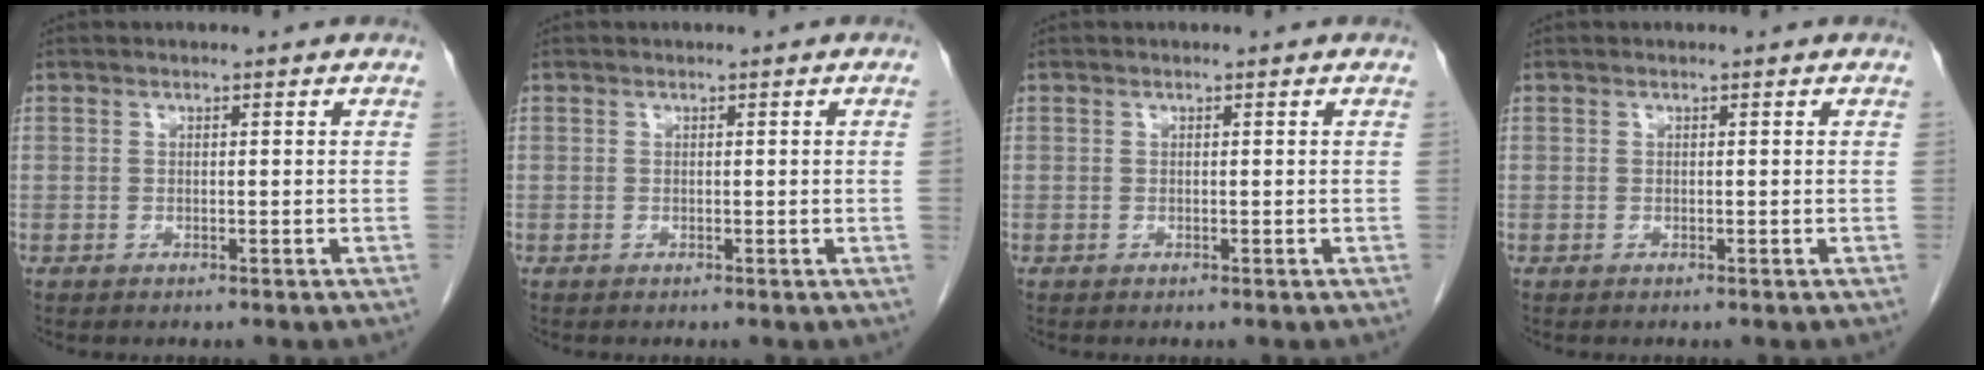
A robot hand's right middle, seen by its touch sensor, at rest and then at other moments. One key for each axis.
{"total": 0.7, "fx": 0.0, "fy": 0.2, "fz": -0.6, "tx": 0.006, "ty": 0.003, "tz": -0.001}
{"total": 0.0}
{"total": 0.0}